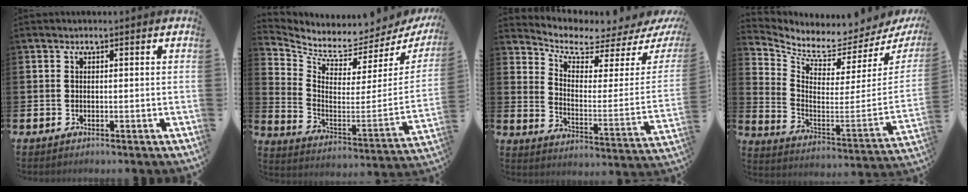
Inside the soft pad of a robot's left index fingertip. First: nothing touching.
{"total": 5.8, "force": [5.7, 1.0, 0.8], "torque": [-0.052, -0.075, 0.086]}
{"total": 4.9, "force": [4.5, 1.4, 1.4], "torque": [-0.044, -0.054, 0.065]}
{"total": 6.2, "force": [6.1, 0.9, 0.8], "torque": [-0.041, -0.077, 0.095]}